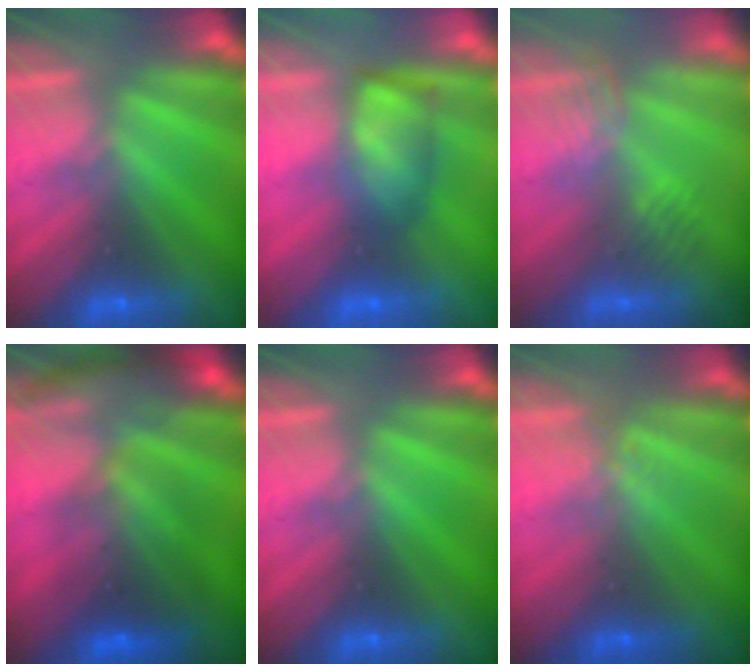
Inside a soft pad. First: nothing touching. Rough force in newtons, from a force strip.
{"total": 4.8}
{"total": 2.8}
{"total": 6.9}
{"total": 0.0}
{"total": 1.0}